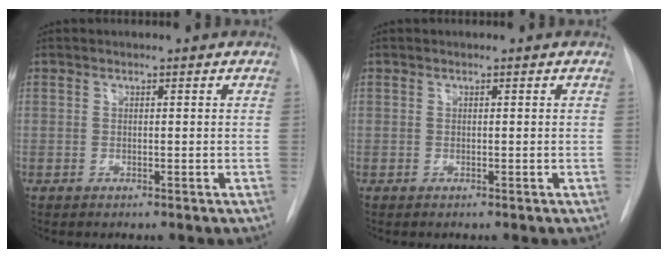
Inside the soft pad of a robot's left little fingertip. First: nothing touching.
{"total": 0.0}